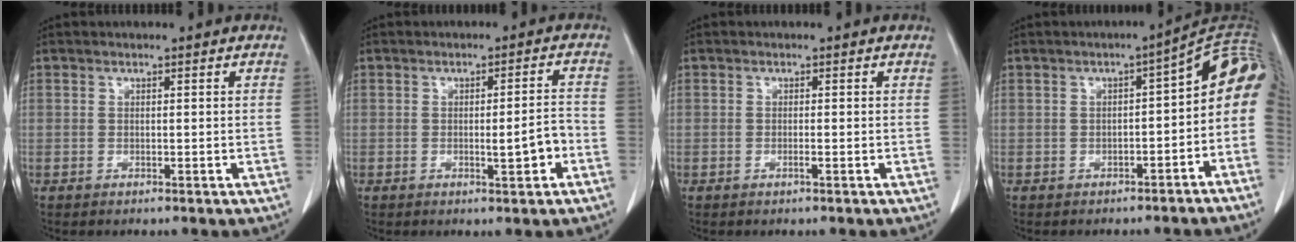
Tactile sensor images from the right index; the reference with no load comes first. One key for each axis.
{"total": 4.4, "fx": -1.6, "fy": 0.5, "fz": 4.1, "tx": -0.052, "ty": 0.002, "tz": -0.021}
{"total": 0.6, "fx": -0.3, "fy": -0.1, "fz": 0.4, "tx": -0.009, "ty": 0.001, "tz": -0.006}
{"total": 10.8, "fx": -3.1, "fy": 4.9, "fz": 9.1, "tx": -0.113, "ty": 0.038, "tz": -0.044}